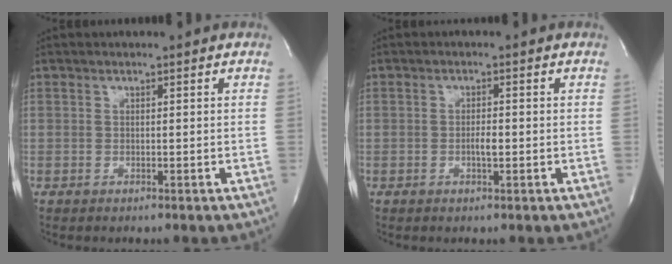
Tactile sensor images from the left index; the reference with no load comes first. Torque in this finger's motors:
{"motor_torque": [0.48, 0.00, 0.02, 0.01]}